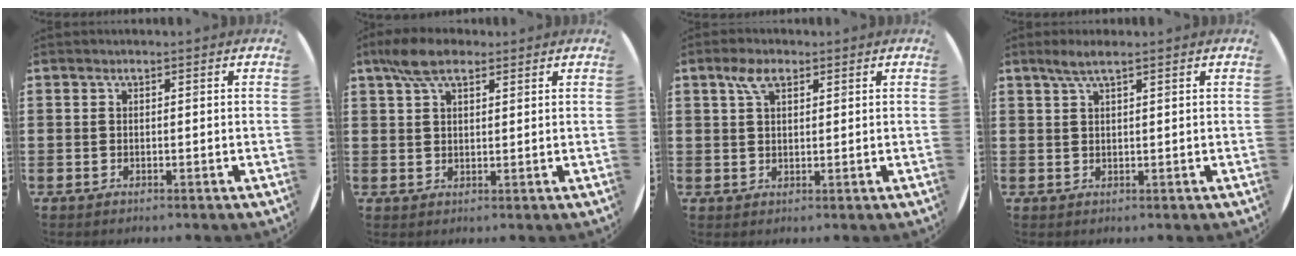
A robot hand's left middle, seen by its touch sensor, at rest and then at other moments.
{"total": 5.7, "force": [4.0, 2.7, 3.0], "torque": [-0.060, 0.003, 0.073]}
{"total": 3.7, "force": [2.3, 1.9, 2.2], "torque": [-0.050, 0.008, 0.043]}
{"total": 2.4, "force": [1.6, 0.0, 1.7], "torque": [-0.036, 0.002, 0.028]}